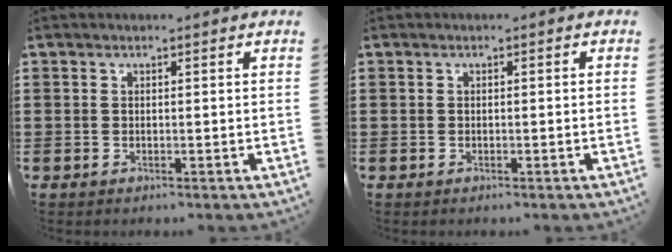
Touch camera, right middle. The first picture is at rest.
{"total": 0.6, "force": [-0.5, 0.3, 0.1], "torque": [-0.003, 0.001, -0.009]}